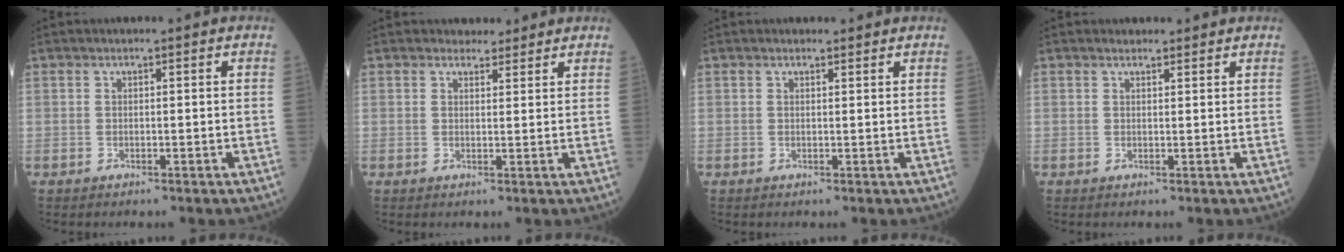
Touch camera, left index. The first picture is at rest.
{"total": 2.5, "force": [2.2, 1.1, 0.1], "torque": [-0.002, 0.003, 0.031]}
{"total": 1.2, "force": [1.2, 0.4, 0.2], "torque": [-0.009, 0.005, 0.015]}
{"total": 1.8, "force": [1.6, 0.6, 0.3], "torque": [-0.008, 0.012, 0.023]}